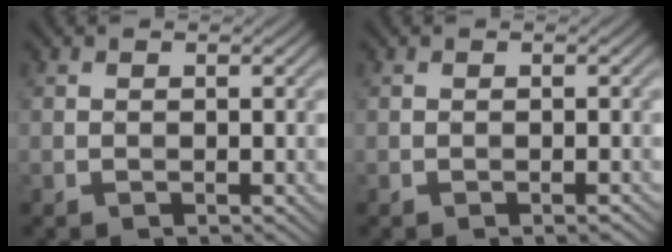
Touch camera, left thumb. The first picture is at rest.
{"total": 0.5, "force": [-0.4, -0.1, 0.3], "torque": [-0.006, 0.004, -0.006]}